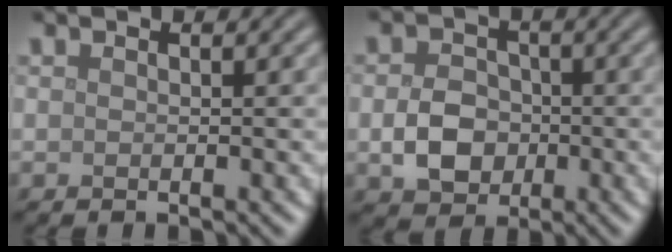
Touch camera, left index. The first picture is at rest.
{"total": 4.2, "force": [-0.8, 3.3, 2.4], "torque": [-0.043, 0.000, -0.017]}